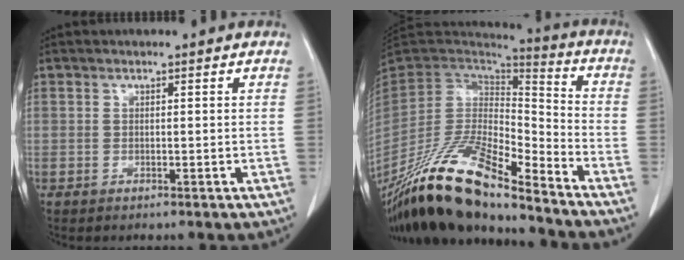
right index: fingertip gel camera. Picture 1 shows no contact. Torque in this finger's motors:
{"motor_torque": [0.28, -0.15, -0.04, -0.08]}